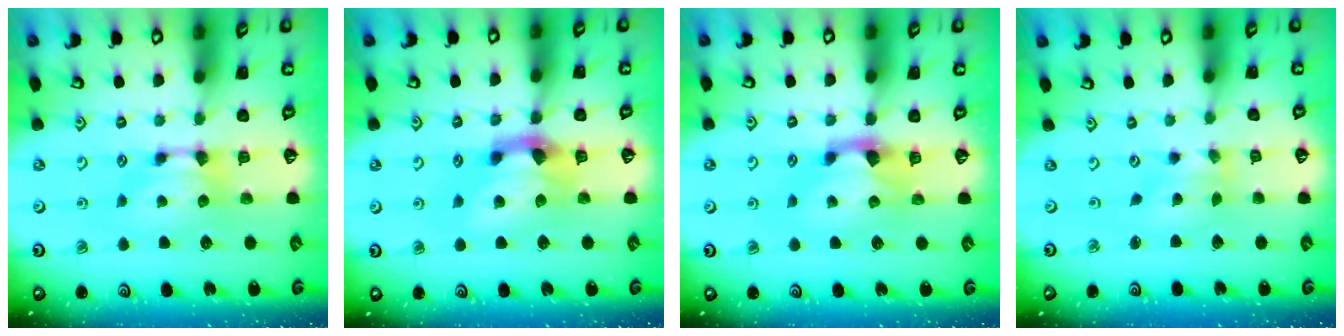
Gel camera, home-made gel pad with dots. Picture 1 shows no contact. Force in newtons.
{"total": 4.2, "press": 3.8, "slide": 1.8}
{"total": 1.5, "press": 1.2, "slide": 0.9}
{"total": 1.3, "press": 0.6, "slide": 1.2}